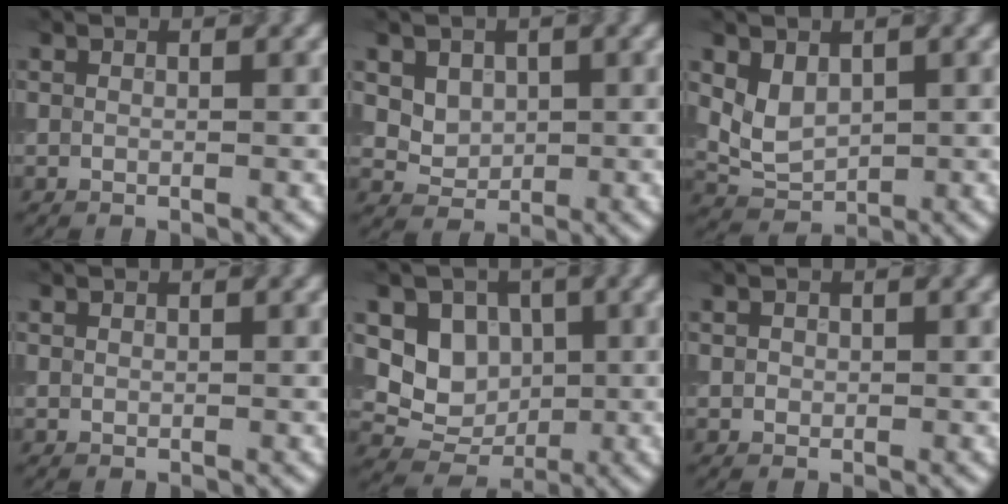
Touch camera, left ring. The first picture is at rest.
{"total": 3.3, "force": [1.3, 2.5, 1.6], "torque": [-0.037, 0.001, 0.044]}
{"total": 2.8, "force": [0.9, 2.0, 1.8], "torque": [-0.034, -0.005, 0.024]}
{"total": 0.0}
{"total": 5.1, "force": [0.9, 4.4, 2.5], "torque": [-0.035, -0.009, 0.011]}
{"total": 0.7, "force": [0.1, 0.7, 0.2], "torque": [0.004, -0.003, 0.001]}